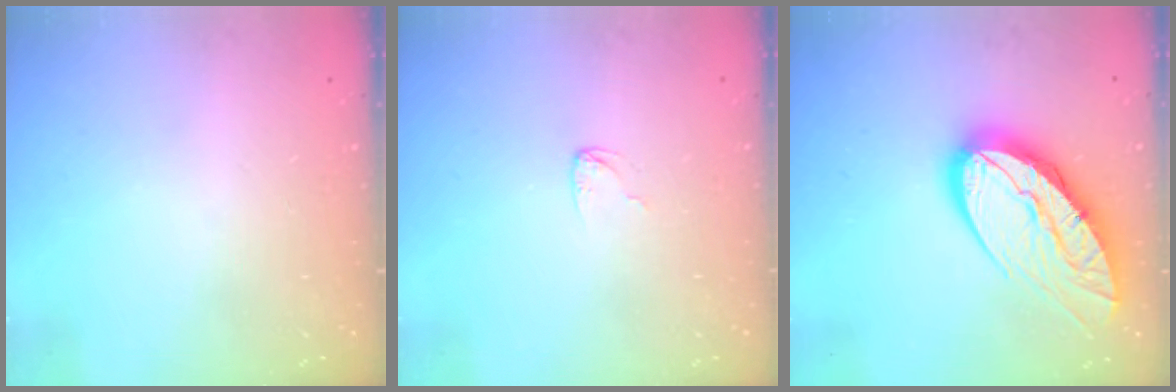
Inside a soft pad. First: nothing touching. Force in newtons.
{"total": 3.2, "press": 3.2, "slide": 0.3}
{"total": 19.3, "press": 19.1, "slide": 2.1}